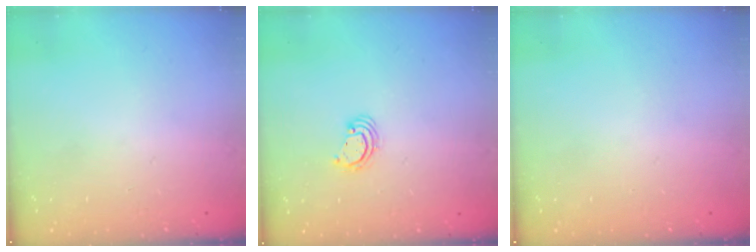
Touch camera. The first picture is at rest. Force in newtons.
{"total": 2.2, "press": 2.2, "slide": 0.2}
{"total": 0.0}